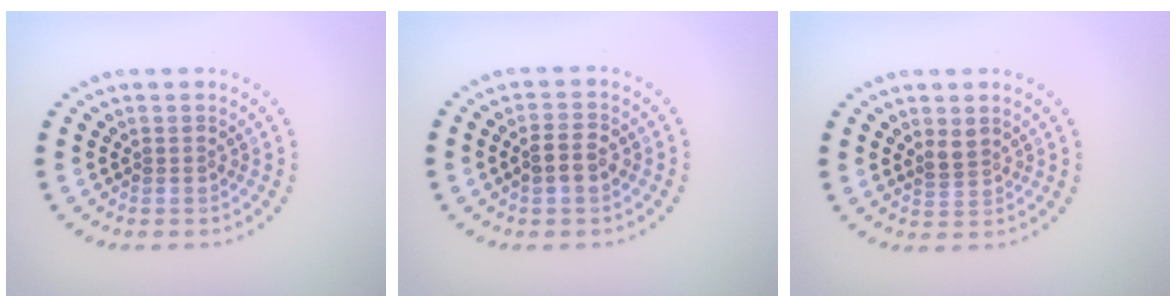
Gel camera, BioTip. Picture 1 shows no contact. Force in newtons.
{"total": 2.1, "press": 2.0, "slide": 0.5}
{"total": 1.6, "press": 1.3, "slide": 1.1}